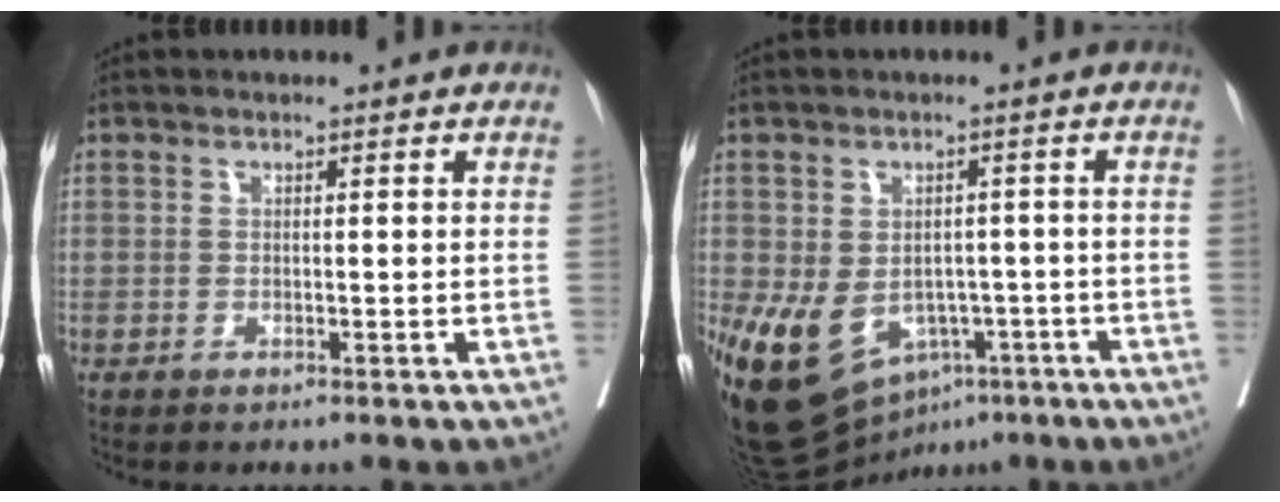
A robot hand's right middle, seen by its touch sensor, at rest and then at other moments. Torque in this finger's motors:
{"motor_torque": [1.23, -0.80, 1.06, 0.21]}